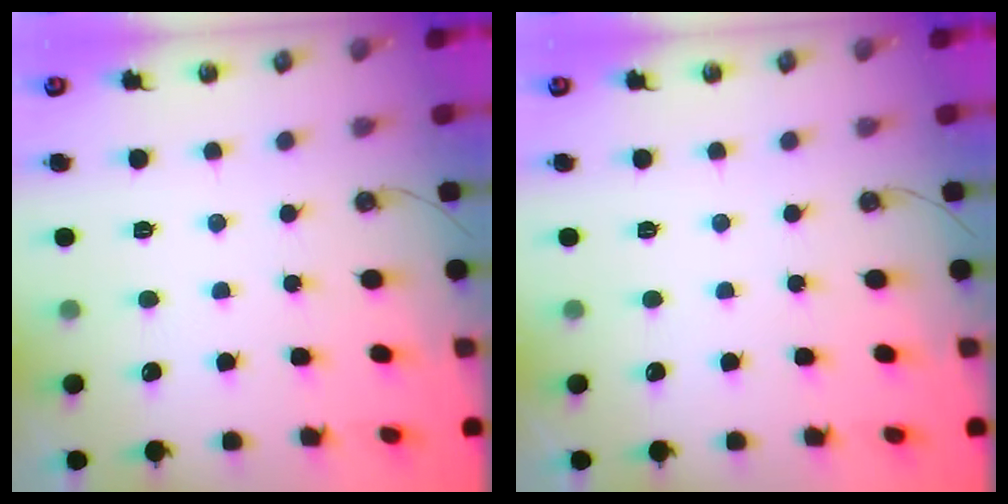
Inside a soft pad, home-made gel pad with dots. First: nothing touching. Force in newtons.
{"total": 0.0}